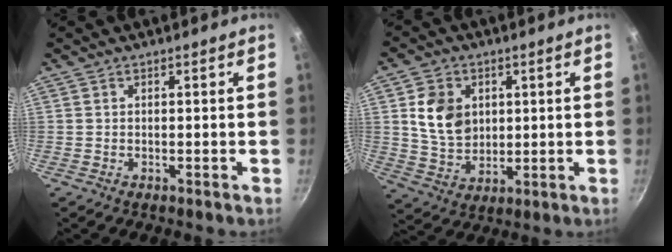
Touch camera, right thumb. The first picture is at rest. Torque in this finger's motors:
{"motor_torque": [-0.52, 0.69, 0.56, -0.30, 0.18]}